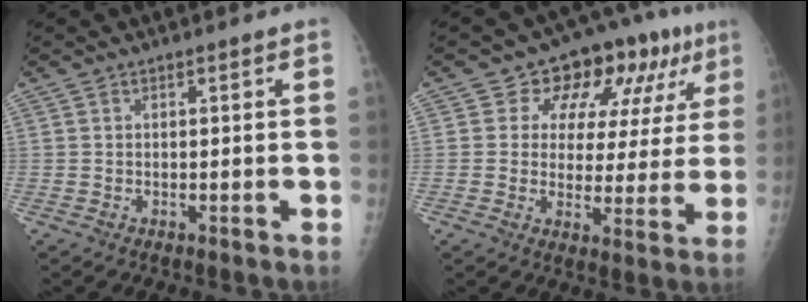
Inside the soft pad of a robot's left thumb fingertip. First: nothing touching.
{"total": 14.3, "force": [7.4, 8.7, 8.5], "torque": [-0.055, -0.013, 0.098]}